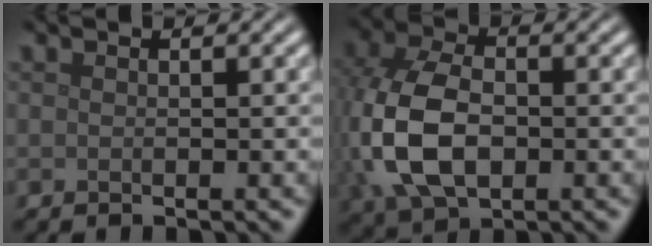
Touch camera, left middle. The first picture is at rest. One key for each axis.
{"total": 9.1, "fx": -1.0, "fy": 6.0, "fz": 6.8, "tx": -0.169, "ty": -0.006, "tz": -0.021}